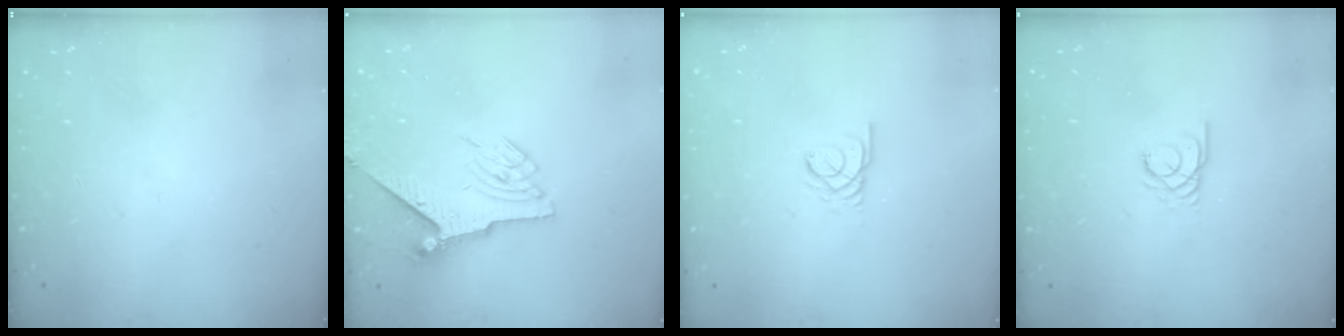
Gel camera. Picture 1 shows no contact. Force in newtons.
{"total": 7.0, "press": 6.9, "slide": 1.1}
{"total": 2.4, "press": 2.4, "slide": 0.3}
{"total": 2.4, "press": 2.4, "slide": 0.3}